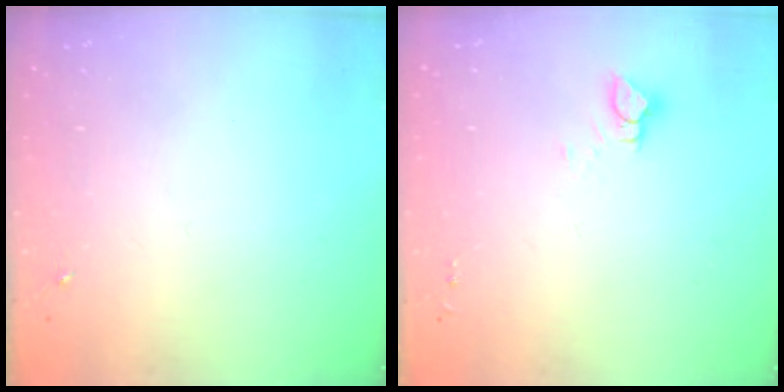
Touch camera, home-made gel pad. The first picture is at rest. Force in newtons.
{"total": 4.0, "press": 4.0, "slide": 0.4}